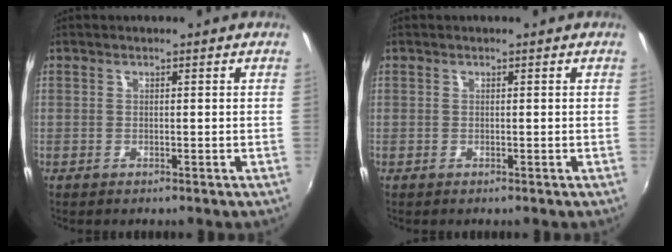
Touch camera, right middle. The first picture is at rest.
{"total": 0.0}